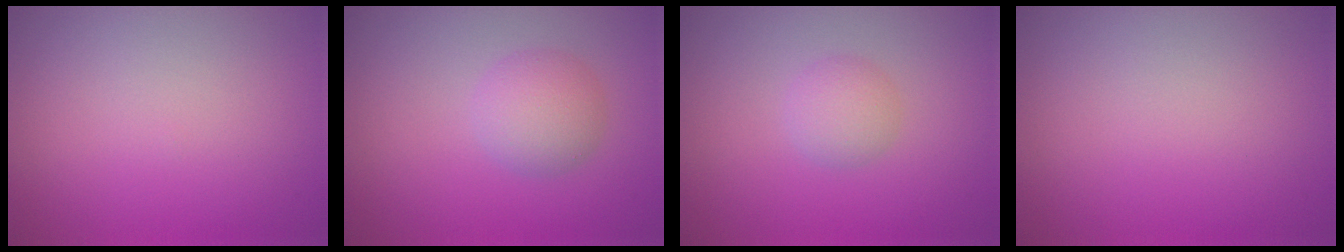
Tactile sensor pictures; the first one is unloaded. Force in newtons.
{"total": 3.0, "press": 3.0, "slide": 0.1}
{"total": 1.9, "press": 1.9, "slide": 0.1}
{"total": 0.0}